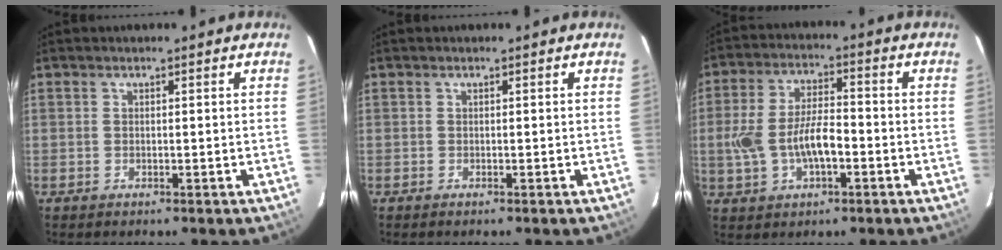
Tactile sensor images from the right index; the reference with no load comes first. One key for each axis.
{"total": 0.0}
{"total": 10.3, "fx": -2.5, "fy": 4.8, "fz": 8.8, "tx": -0.183, "ty": 0.008, "tz": -0.039}